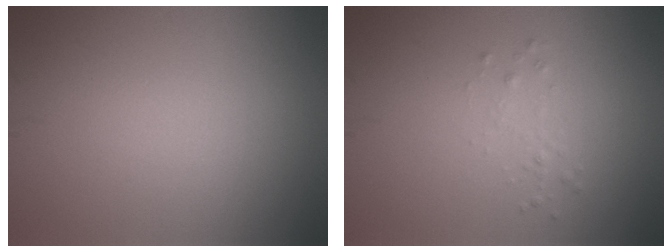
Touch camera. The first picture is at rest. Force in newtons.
{"total": 0.8, "press": 0.8, "slide": 0.0}